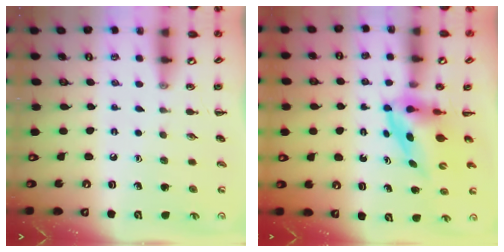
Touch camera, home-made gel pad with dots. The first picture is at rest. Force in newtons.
{"total": 3.9, "press": 3.8, "slide": 0.6}